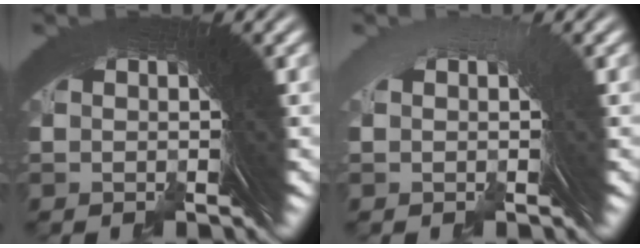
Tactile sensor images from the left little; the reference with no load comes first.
{"total": 0.8, "force": [-0.1, -0.3, 0.7], "torque": [0.007, 0.021, -0.007]}